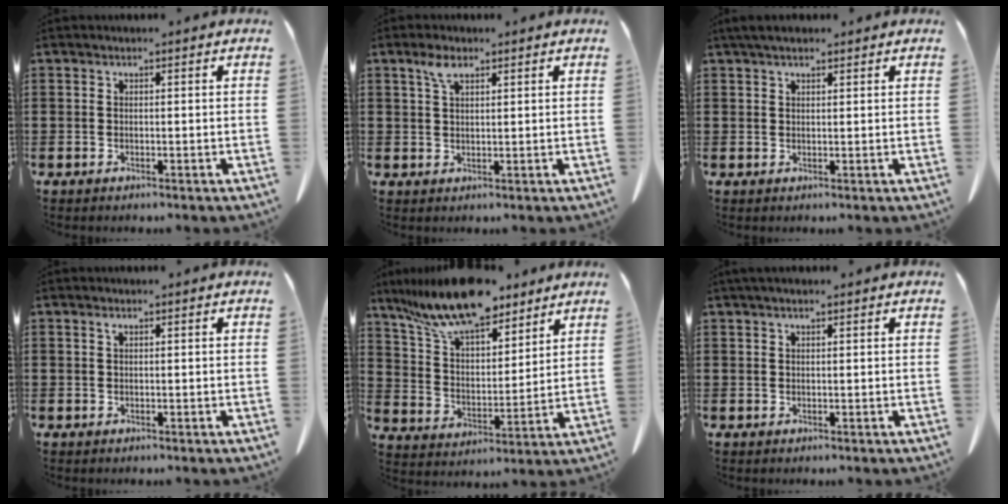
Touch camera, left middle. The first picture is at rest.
{"total": 3.1, "force": [1.9, 1.3, 2.1], "torque": [-0.048, 0.007, 0.034]}
{"total": 2.7, "force": [1.9, 0.9, 1.6], "torque": [-0.037, 0.007, 0.036]}
{"total": 0.6, "force": [0.2, 0.3, 0.4], "torque": [-0.011, 0.001, 0.005]}
{"total": 12.7, "force": [10.3, 3.6, 6.5], "torque": [-0.152, -0.034, 0.187]}
{"total": 1.0, "force": [0.5, 0.4, 0.8], "torque": [-0.016, 0.004, 0.008]}